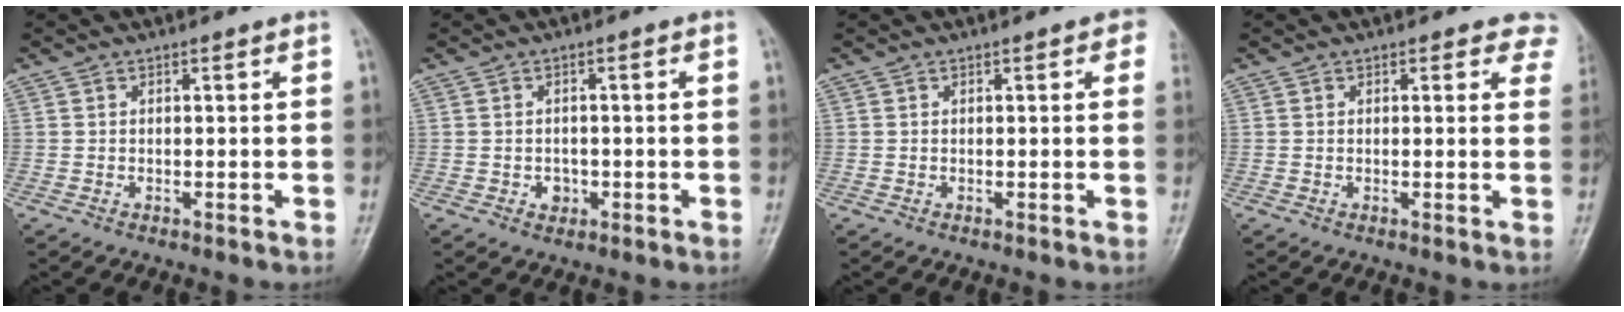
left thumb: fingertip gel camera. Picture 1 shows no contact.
{"total": 2.3, "force": [-0.8, 1.9, 1.0], "torque": [-0.003, 0.005, -0.009]}
{"total": 2.4, "force": [1.0, 1.0, 2.0], "torque": [-0.008, 0.002, 0.004]}
{"total": 4.1, "force": [3.1, 2.1, 1.6], "torque": [0.017, -0.010, 0.016]}